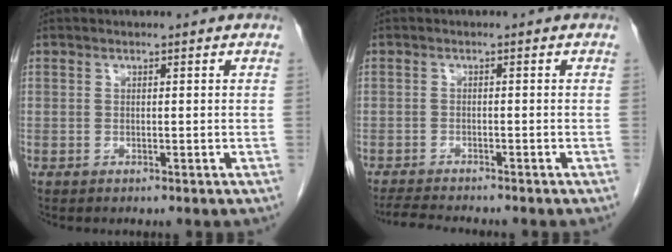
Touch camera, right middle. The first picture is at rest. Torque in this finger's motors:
{"motor_torque": [0.27, -0.24, 0.00, -0.01]}